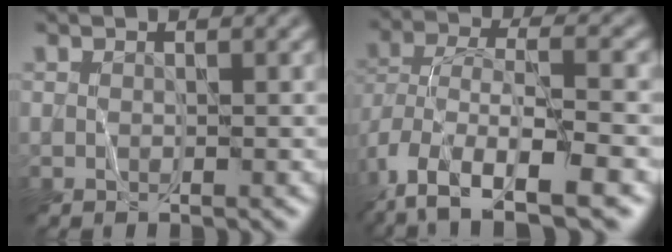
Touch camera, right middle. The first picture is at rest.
{"total": 11.3, "force": [-5.7, 5.1, 8.3], "torque": [-0.173, -0.010, -0.090]}